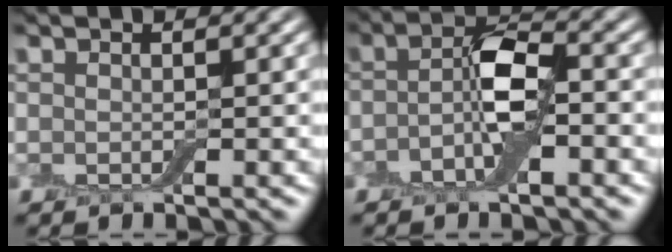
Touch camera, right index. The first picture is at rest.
{"total": 4.4, "force": [-1.1, 1.5, 4.0], "torque": [-0.078, 0.010, -0.031]}